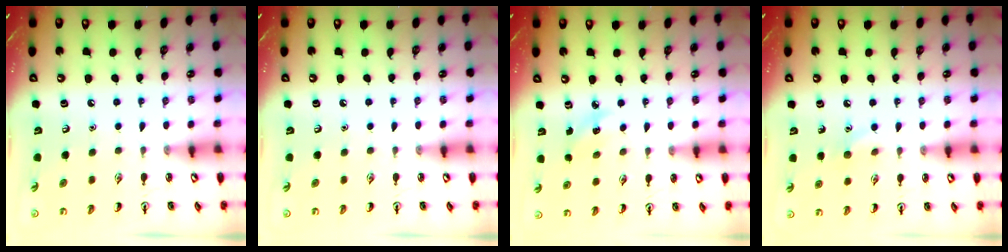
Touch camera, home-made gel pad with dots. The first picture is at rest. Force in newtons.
{"total": 0.0}
{"total": 3.5, "press": 3.2, "slide": 1.3}
{"total": 5.7, "press": 5.4, "slide": 1.7}